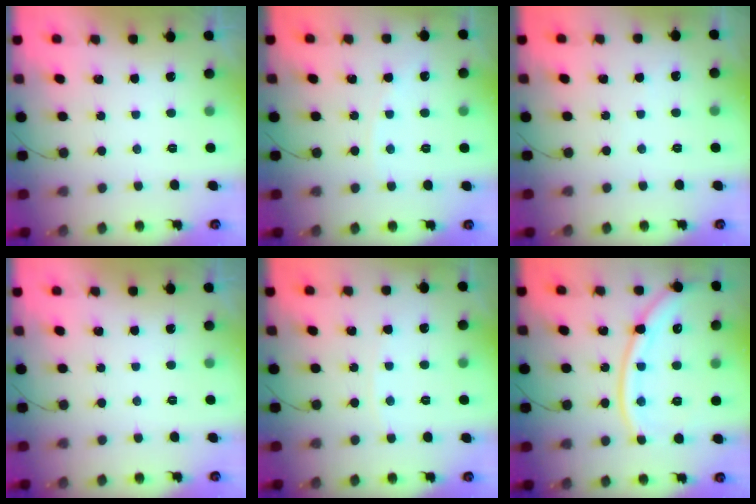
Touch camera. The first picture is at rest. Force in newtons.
{"total": 2.8, "press": 2.8, "slide": 0.3}
{"total": 3.0, "press": 3.0, "slide": 0.3}
{"total": 0.0}
{"total": 2.3, "press": 2.3, "slide": 0.3}
{"total": 15.3, "press": 15.2, "slide": 1.4}